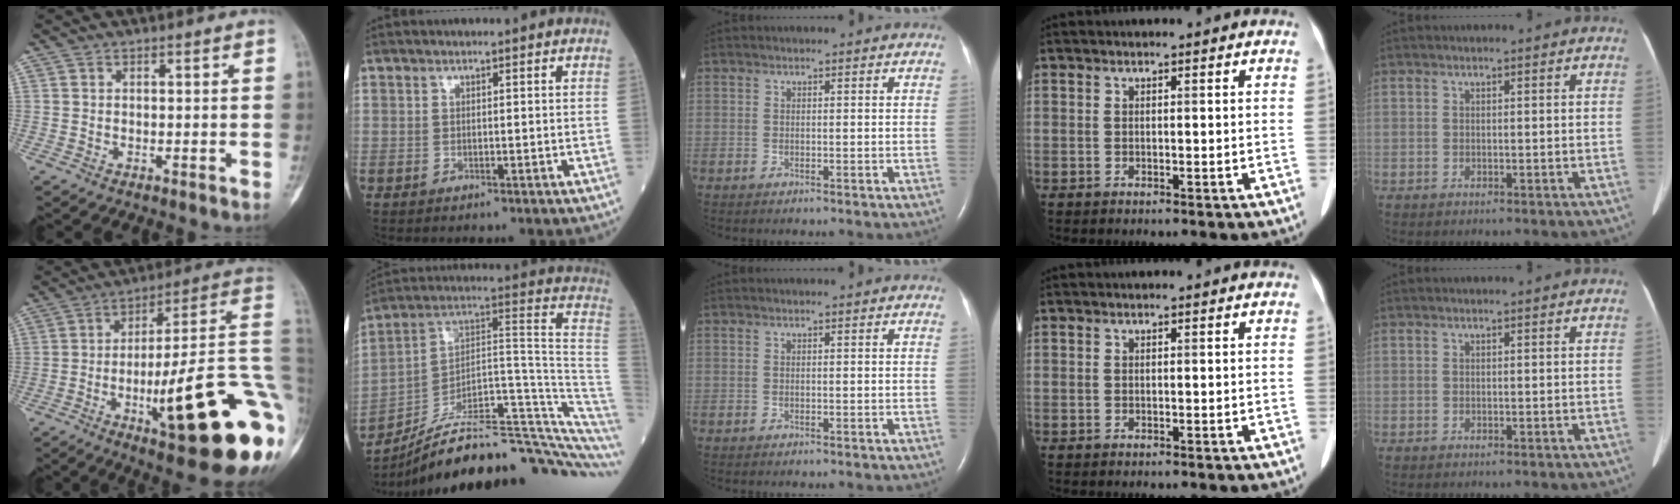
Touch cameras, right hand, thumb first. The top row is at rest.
{"thumb": {"total": 27.8, "force": [-7.0, 5.3, 26.3], "torque": [-0.313, 0.014, -0.095]}, "index": {"total": 24.5, "force": [-17.7, 3.1, 16.6], "torque": [-0.162, 0.065, -0.270]}}